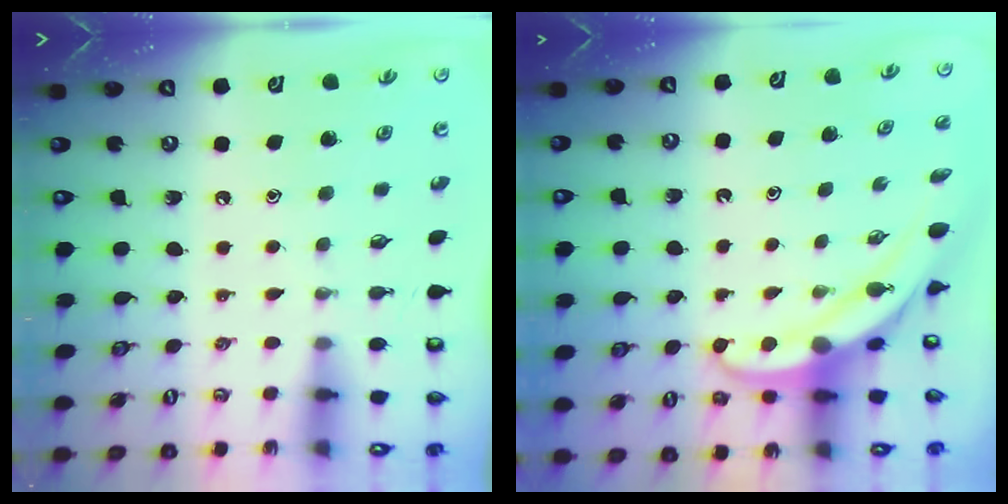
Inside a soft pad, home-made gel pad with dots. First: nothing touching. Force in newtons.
{"total": 5.8, "press": 5.8, "slide": 0.4}